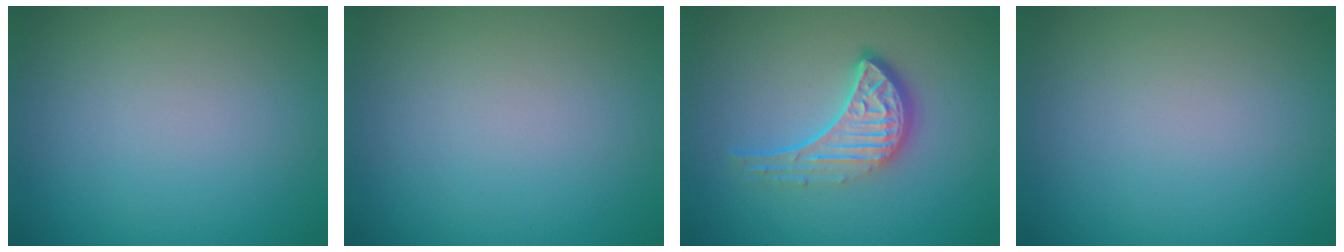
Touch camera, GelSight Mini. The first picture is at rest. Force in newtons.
{"total": 0.0}
{"total": 4.5, "press": 3.3, "slide": 3.1}
{"total": 0.0}